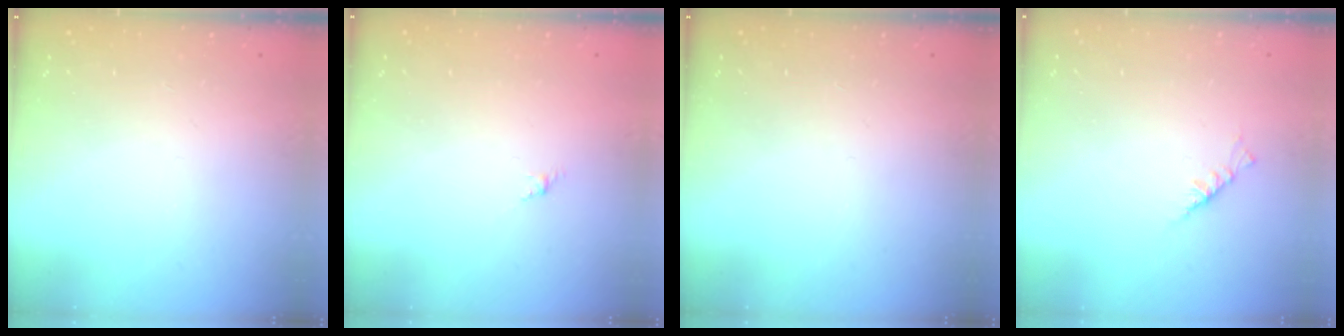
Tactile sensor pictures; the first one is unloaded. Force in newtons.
{"total": 1.1, "press": 1.0, "slide": 0.5}
{"total": 0.0}
{"total": 2.3, "press": 2.2, "slide": 0.5}